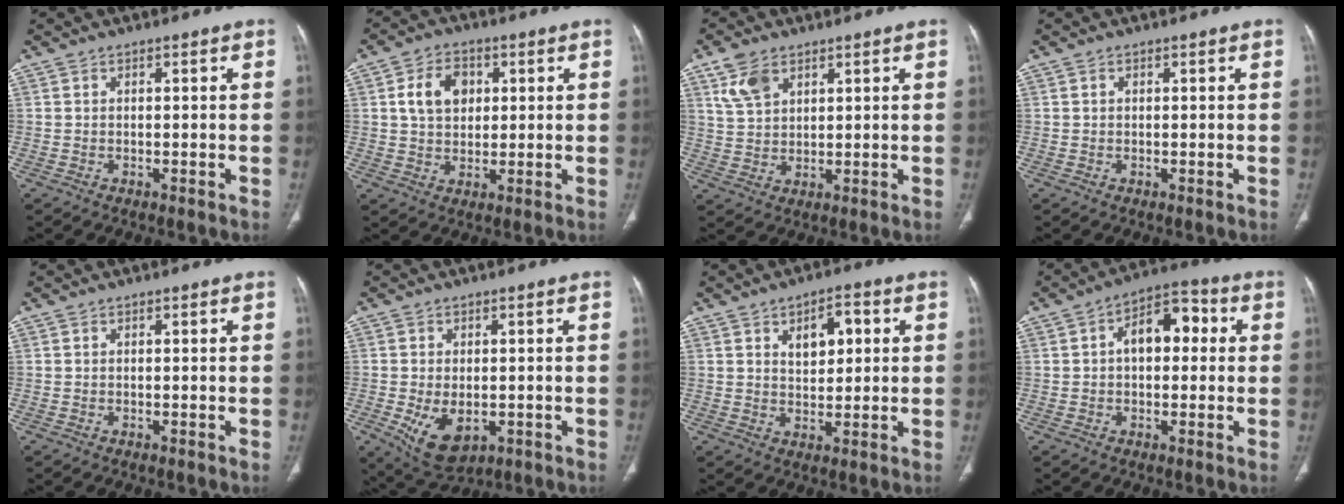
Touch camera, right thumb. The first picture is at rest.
{"total": 8.0, "force": [2.1, 5.9, 5.0], "torque": [-0.065, 0.001, 0.035]}
{"total": 6.5, "force": [3.6, 4.0, 3.6], "torque": [-0.060, -0.010, 0.078]}
{"total": 0.0}
{"total": 0.0}
{"total": 8.3, "force": [-2.0, 5.1, 6.2], "torque": [-0.102, -0.008, -0.017]}
{"total": 6.7, "force": [2.3, 3.8, 5.0], "torque": [-0.054, -0.003, 0.035]}
{"total": 9.5, "force": [1.3, 5.8, 7.4], "torque": [-0.089, 0.030, 0.013]}